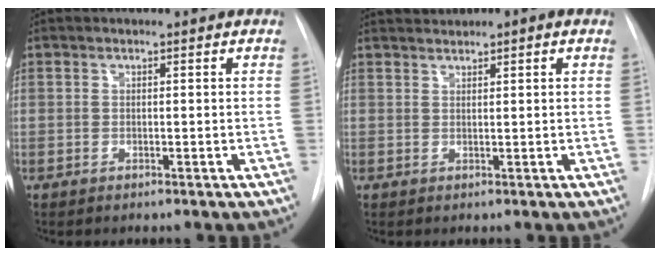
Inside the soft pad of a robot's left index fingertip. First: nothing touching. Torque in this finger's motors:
{"motor_torque": [0.87, -1.27, 0.02, -0.07]}